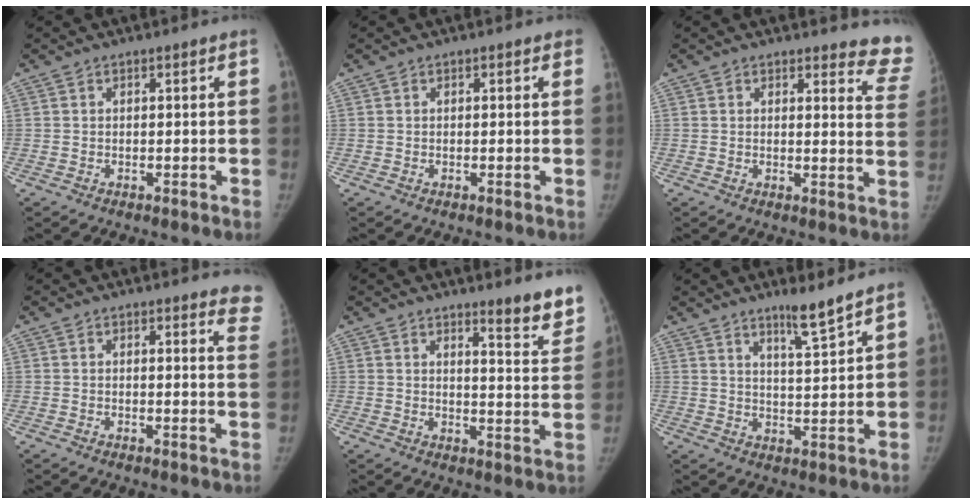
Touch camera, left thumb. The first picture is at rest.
{"total": 0.8, "force": [0.6, 0.4, 0.5], "torque": [0.002, 0.001, 0.002]}
{"total": 10.1, "force": [9.9, 2.0, 0.6], "torque": [0.040, -0.106, 0.068]}
{"total": 7.3, "force": [6.7, 1.7, 2.2], "torque": [0.012, -0.041, 0.042]}
{"total": 9.0, "force": [7.2, 1.3, 5.3], "torque": [-0.041, -0.058, 0.086]}
{"total": 6.0, "force": [4.8, -0.1, 3.6], "torque": [-0.053, -0.045, 0.084]}